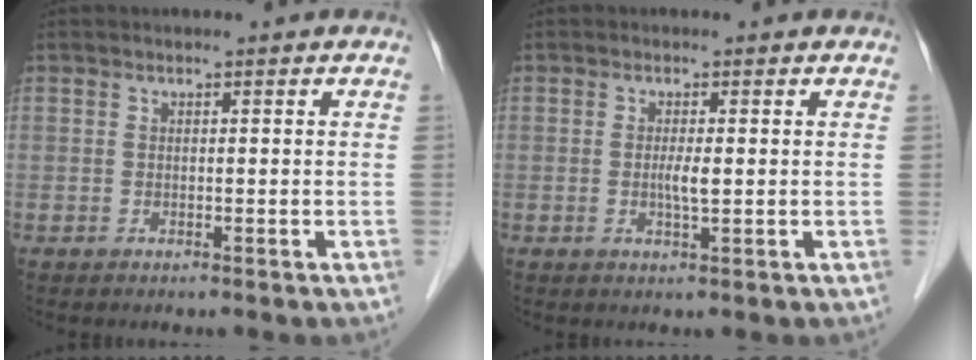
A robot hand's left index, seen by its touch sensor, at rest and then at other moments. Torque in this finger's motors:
{"motor_torque": [0.41, 0.26, 0.08, 0.05]}